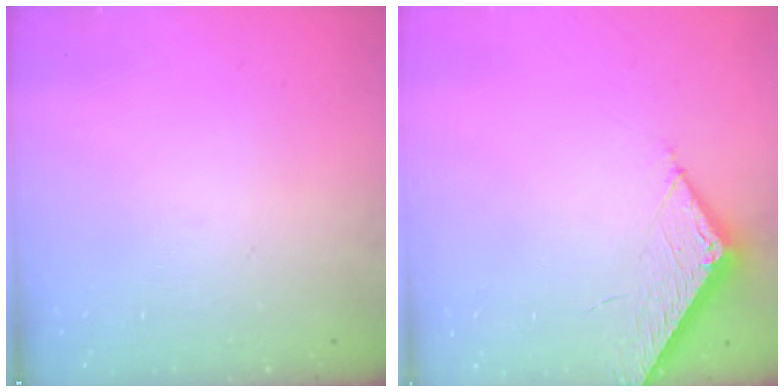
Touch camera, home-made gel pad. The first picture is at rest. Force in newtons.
{"total": 6.1, "press": 6.1, "slide": 0.6}